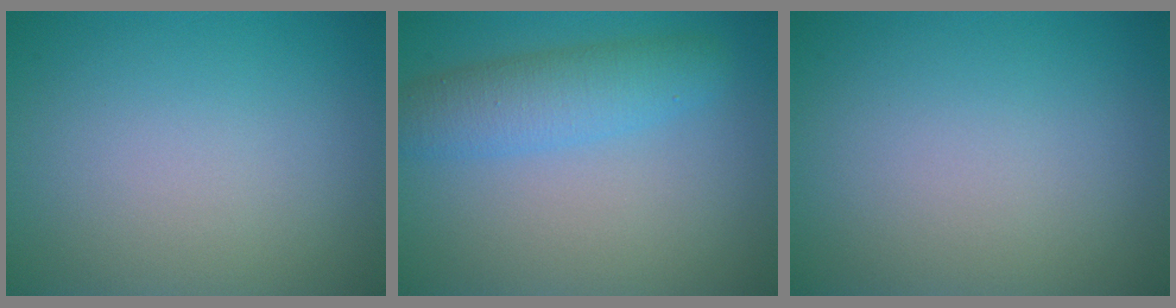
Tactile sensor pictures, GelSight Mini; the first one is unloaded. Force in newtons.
{"total": 4.2, "press": 4.2, "slide": 0.2}
{"total": 0.0}